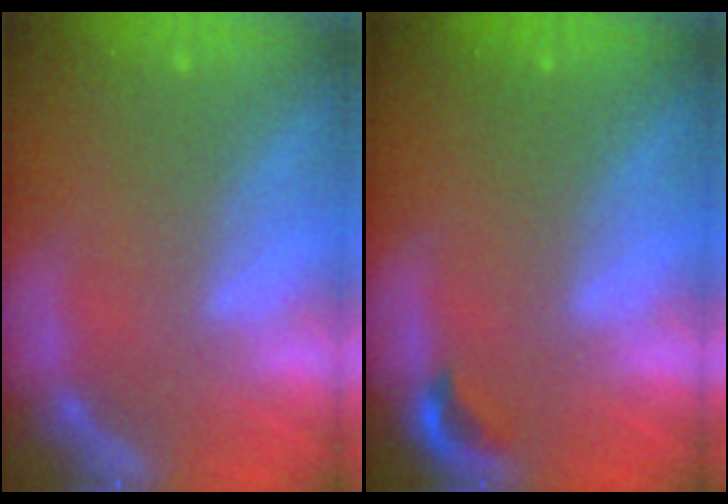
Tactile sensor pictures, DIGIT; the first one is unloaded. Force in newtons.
{"total": 1.4}